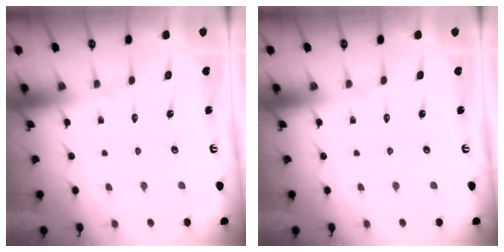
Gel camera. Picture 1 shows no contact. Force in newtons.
{"total": 0.0}